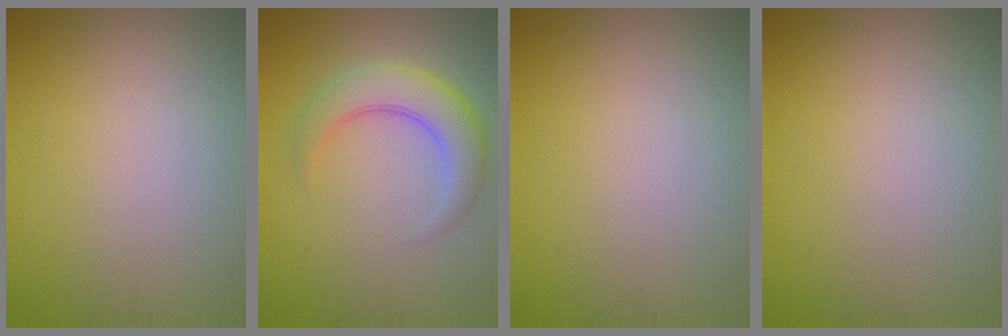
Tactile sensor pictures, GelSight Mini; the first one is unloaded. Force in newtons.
{"total": 4.7, "press": 4.7, "slide": 0.3}
{"total": 0.0}
{"total": 0.0}